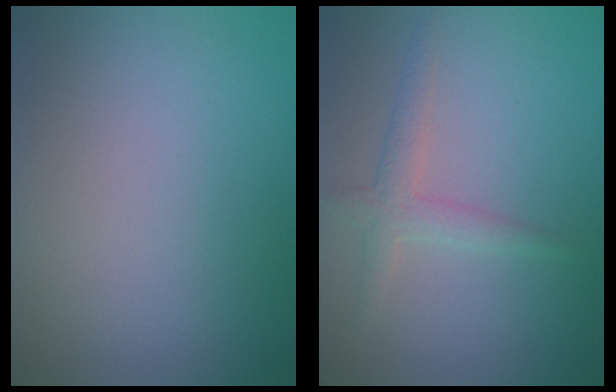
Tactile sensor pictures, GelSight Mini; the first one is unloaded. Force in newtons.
{"total": 2.2, "press": 2.2, "slide": 0.0}